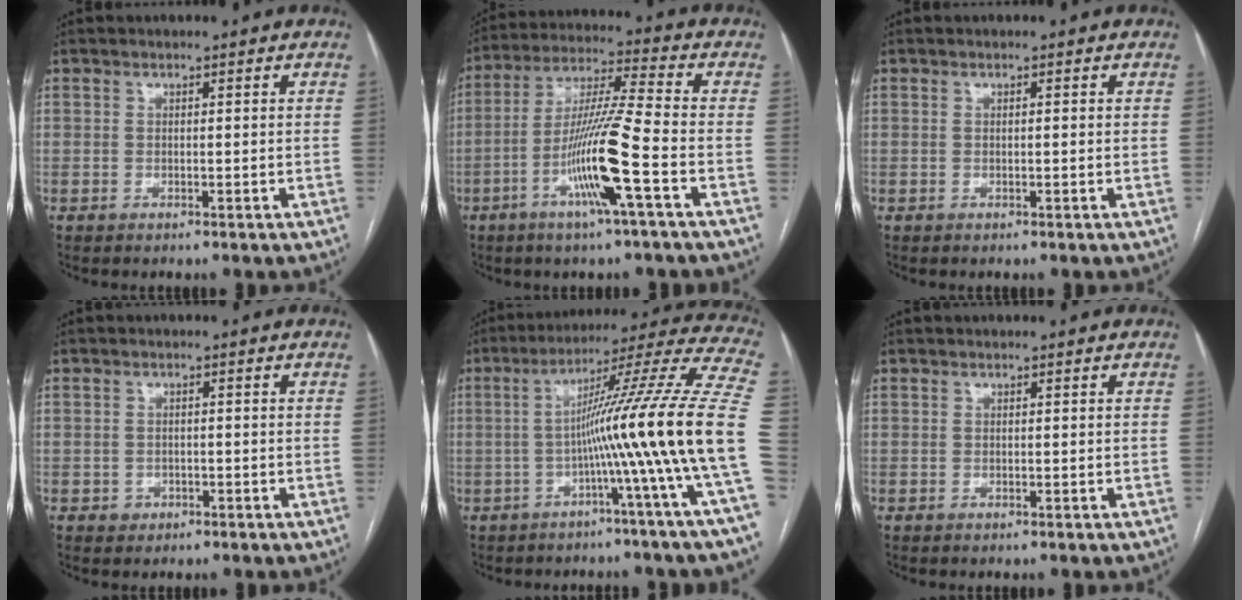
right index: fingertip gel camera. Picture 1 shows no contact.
{"total": 13.0, "force": [-4.7, -0.8, 12.0], "torque": [-0.233, -0.005, -0.094]}
{"total": 0.5, "force": [0.2, 0.1, 0.5], "torque": [-0.010, 0.001, 0.004]}
{"total": 1.8, "force": [-0.7, 1.7, 0.2], "torque": [0.003, 0.008, -0.006]}
{"total": 20.0, "force": [-3.5, -3.5, 19.3], "torque": [-0.246, 0.015, -0.073]}
{"total": 0.0}